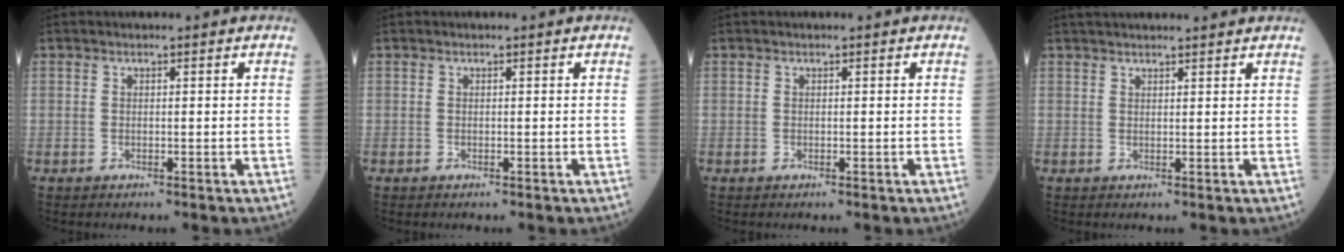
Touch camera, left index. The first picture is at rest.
{"total": 0.0}
{"total": 0.0}
{"total": 7.7, "force": [7.2, 0.7, 2.7], "torque": [-0.034, 0.035, 0.092]}